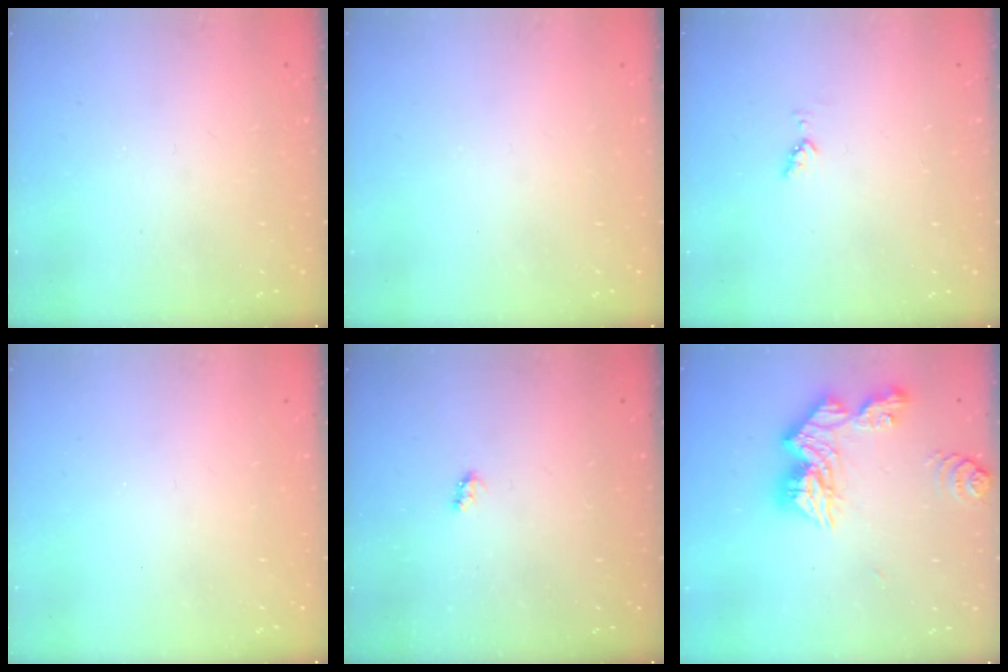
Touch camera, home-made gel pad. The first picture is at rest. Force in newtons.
{"total": 0.0}
{"total": 3.3, "press": 3.2, "slide": 0.7}
{"total": 0.0}
{"total": 2.6, "press": 2.6, "slide": 0.4}
{"total": 14.2, "press": 14.1, "slide": 1.4}